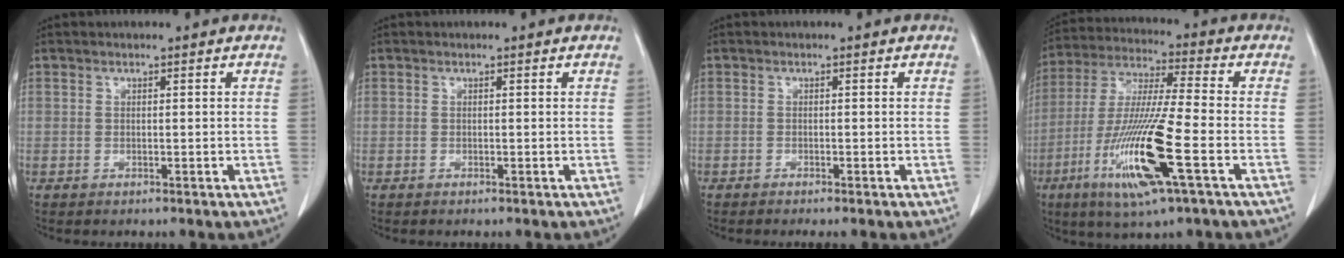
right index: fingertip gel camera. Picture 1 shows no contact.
{"total": 0.0}
{"total": 1.1, "force": [-0.9, -0.1, 0.6], "torque": [-0.010, -0.001, -0.011]}
{"total": 16.4, "force": [-6.0, 0.5, 15.2], "torque": [-0.317, -0.024, -0.114]}